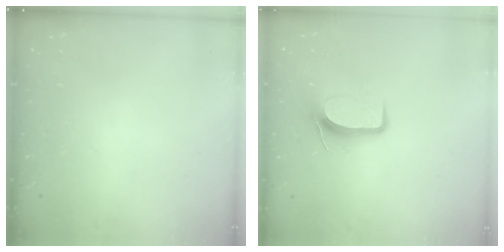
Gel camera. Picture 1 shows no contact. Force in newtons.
{"total": 8.7, "press": 8.6, "slide": 1.2}